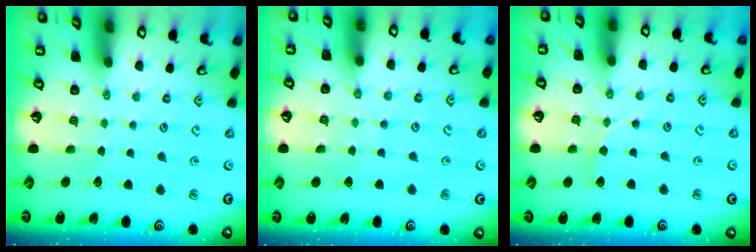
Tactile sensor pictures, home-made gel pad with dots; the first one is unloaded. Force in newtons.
{"total": 4.8, "press": 4.8, "slide": 0.5}
{"total": 4.5, "press": 4.4, "slide": 0.5}